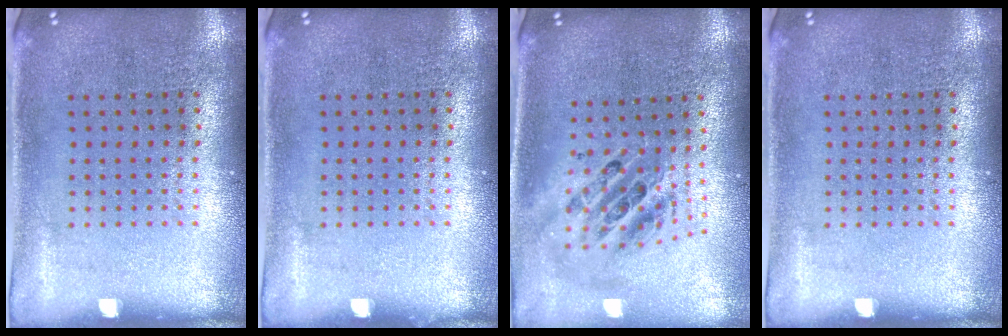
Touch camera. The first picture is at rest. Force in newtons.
{"total": 0.0}
{"total": 2.2, "press": 1.7, "slide": 1.4}
{"total": 0.0}